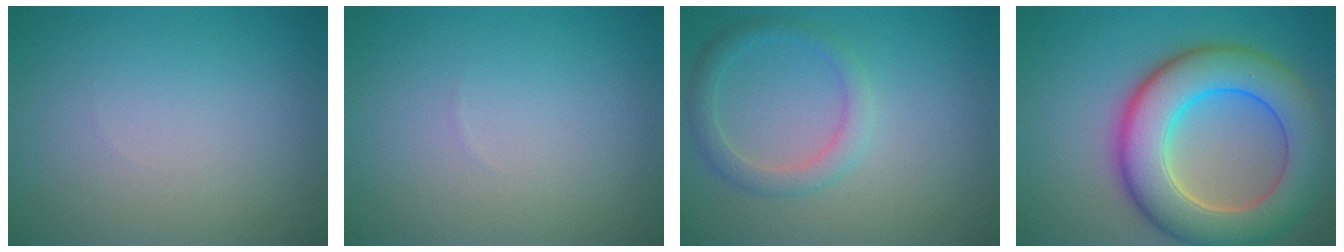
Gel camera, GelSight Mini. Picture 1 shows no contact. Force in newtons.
{"total": 0.0}
{"total": 2.3, "press": 2.3, "slide": 0.1}
{"total": 10.5, "press": 10.5, "slide": 0.6}